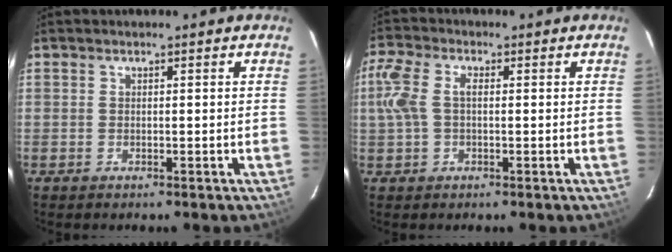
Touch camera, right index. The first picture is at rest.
{"total": 6.1, "force": [0.3, 3.4, 5.0], "torque": [-0.117, 0.014, 0.005]}